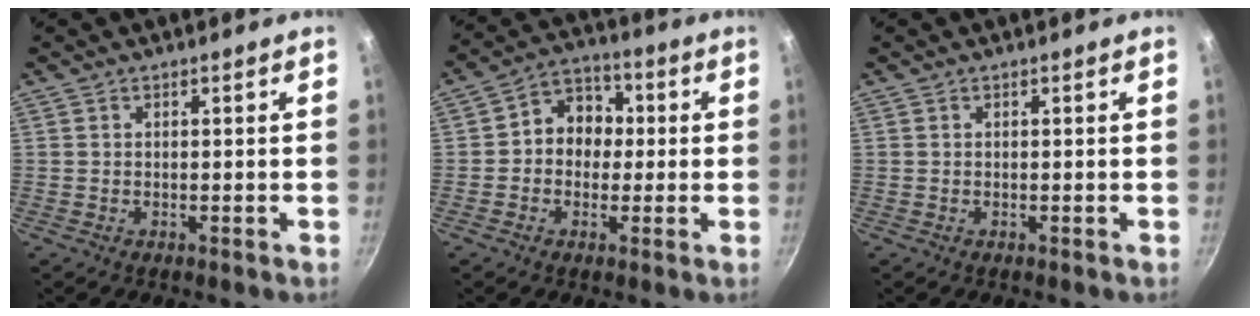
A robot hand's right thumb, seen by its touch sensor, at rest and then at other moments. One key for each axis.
{"total": 9.1, "fx": 0.3, "fy": 7.6, "fz": 4.9, "tx": -0.026, "ty": 0.022, "tz": -0.012}
{"total": 0.0}